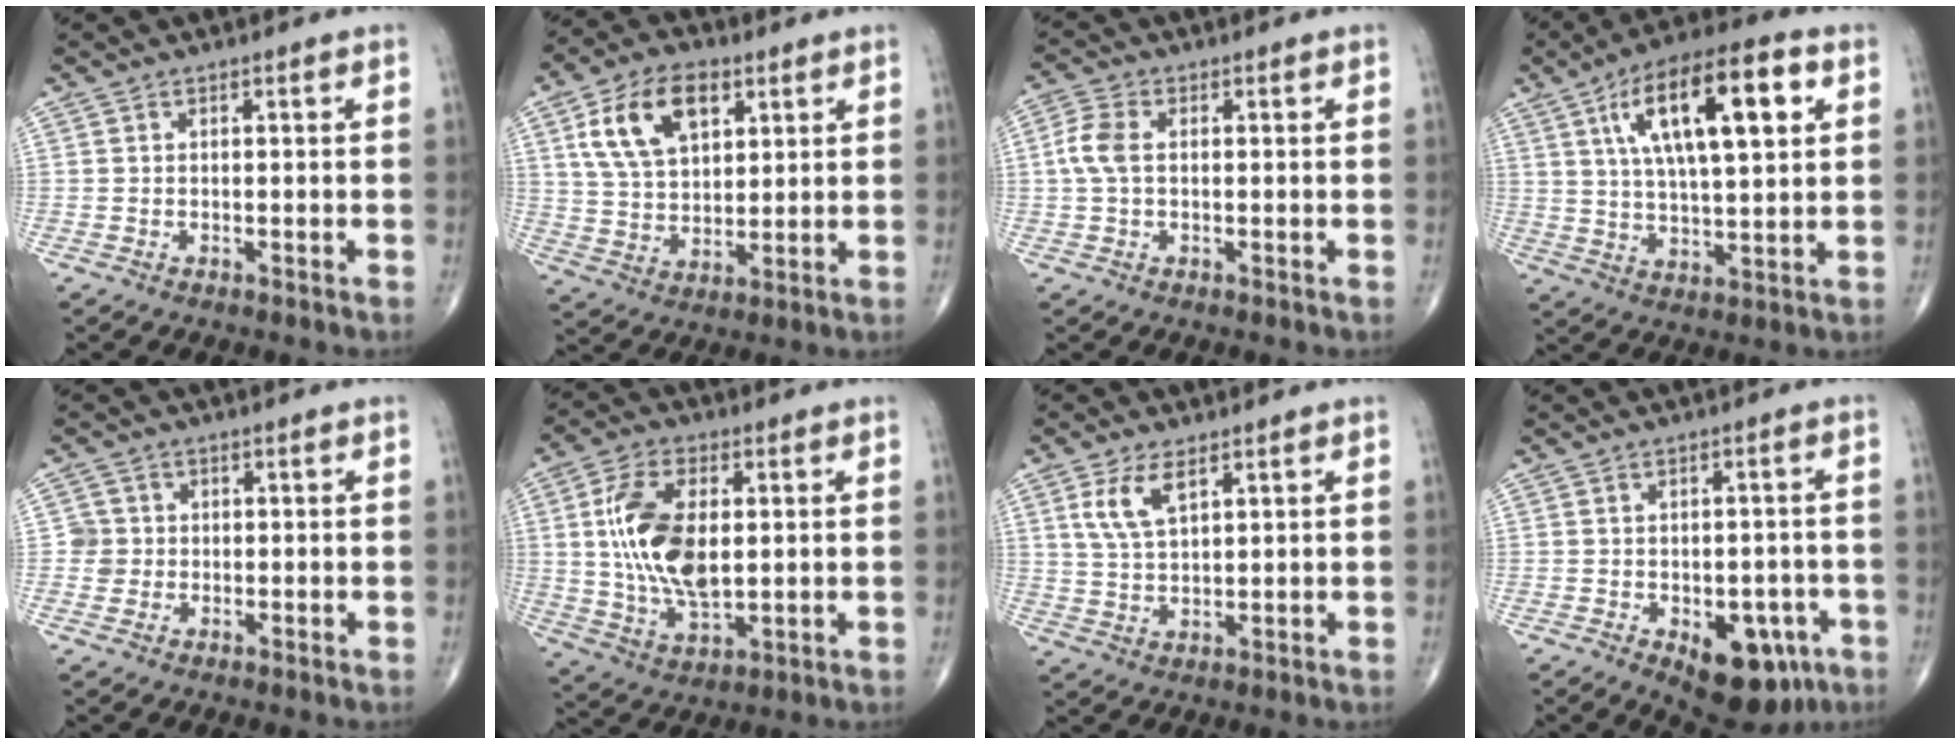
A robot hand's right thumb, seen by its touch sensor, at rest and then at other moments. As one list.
[{"total": 14.0, "force": [5.8, 8.3, 9.7], "torque": [-0.157, -0.010, 0.111]}, {"total": 4.7, "force": [0.4, 2.8, 3.7], "torque": [-0.097, 0.015, 0.003]}, {"total": 19.0, "force": [6.5, 6.6, 16.5], "torque": [-0.262, 0.002, 0.103]}, {"total": 2.9, "force": [-0.1, 2.9, 0.1], "torque": [0.024, 0.009, -0.007]}, {"total": 15.4, "force": [1.8, 8.1, 12.9], "torque": [-0.245, -0.007, 0.039]}, {"total": 6.5, "force": [3.1, 2.9, 4.9], "torque": [-0.094, -0.009, 0.068]}, {"total": 12.1, "force": [-5.4, 6.7, 8.6], "torque": [-0.078, 0.018, -0.060]}]